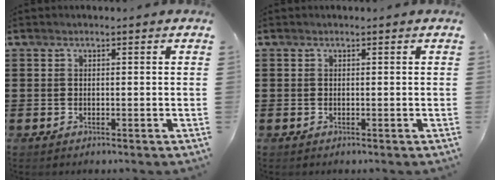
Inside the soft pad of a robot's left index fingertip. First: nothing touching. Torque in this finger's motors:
{"motor_torque": [-1.16, 0.34, -0.78, -0.21]}